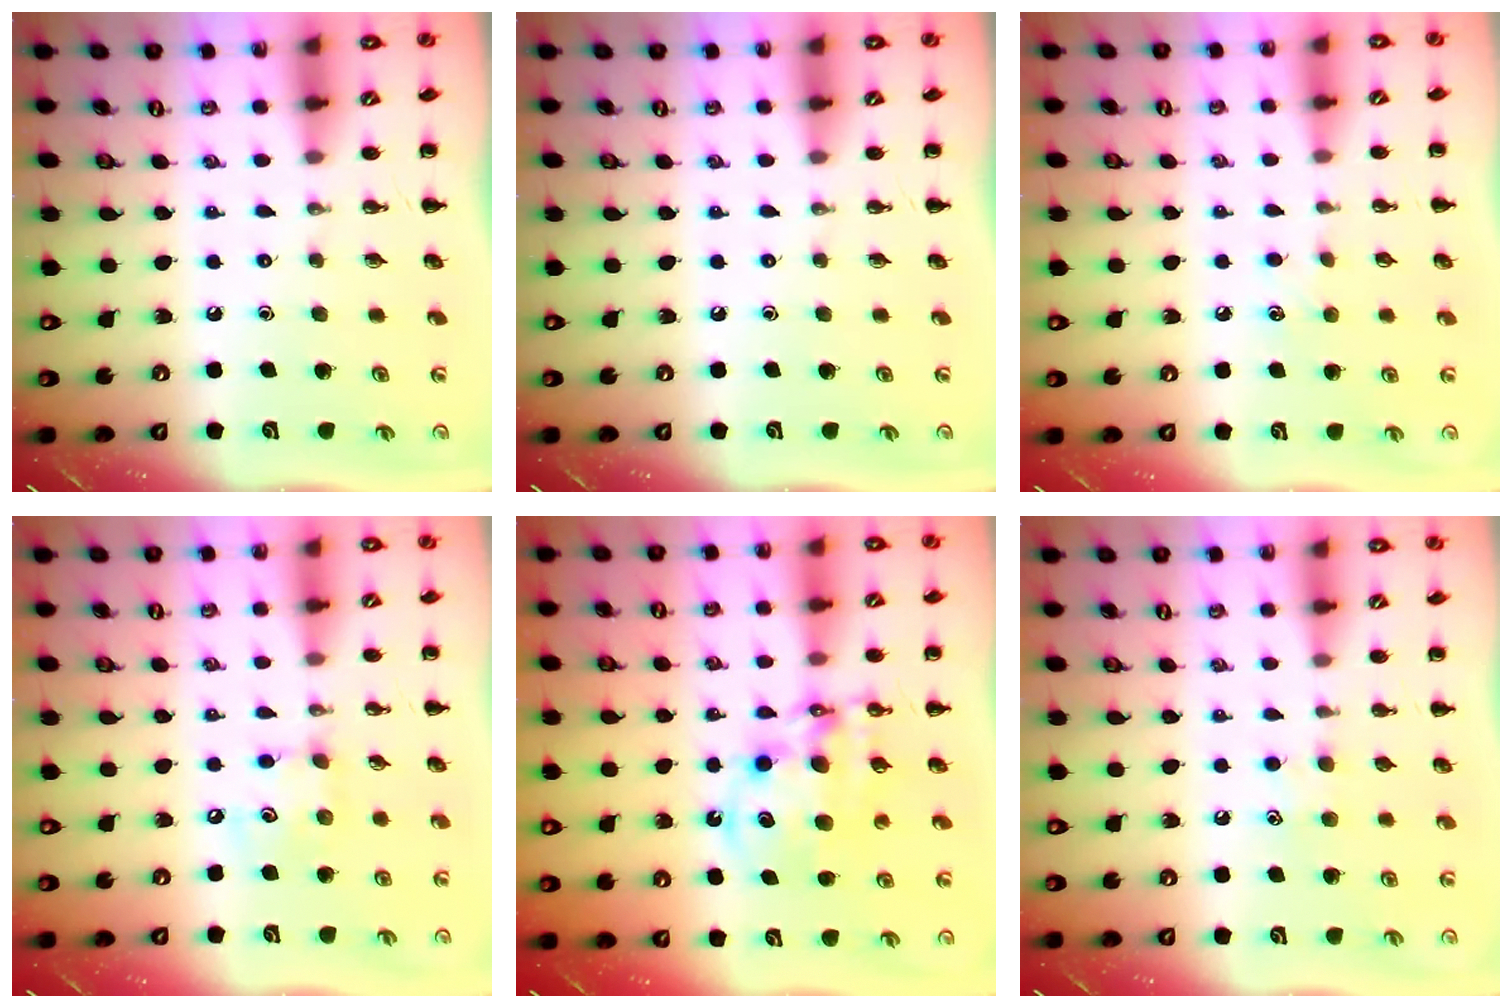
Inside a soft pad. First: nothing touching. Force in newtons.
{"total": 0.0}
{"total": 4.1, "press": 3.9, "slide": 1.2}
{"total": 6.0, "press": 5.9, "slide": 0.8}
{"total": 11.8, "press": 11.5, "slide": 2.6}
{"total": 5.1, "press": 4.8, "slide": 1.5}